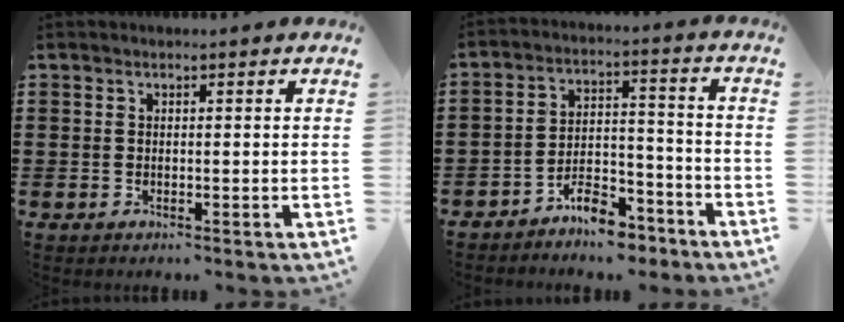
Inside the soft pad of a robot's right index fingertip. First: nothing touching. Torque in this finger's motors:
{"motor_torque": [0.01, 0.13, 0.07, 0.00]}